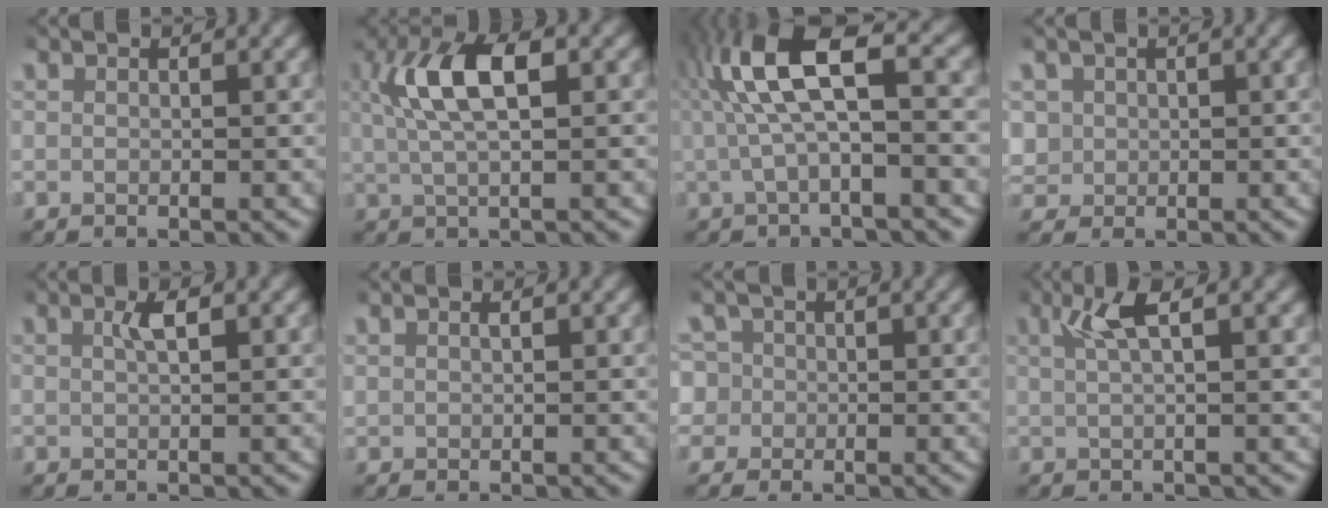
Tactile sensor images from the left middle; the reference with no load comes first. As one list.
[{"total": 5.8, "force": [1.1, 2.1, 5.3], "torque": [-0.109, 0.010, 0.017]}, {"total": 8.8, "force": [1.3, 3.7, 7.9], "torque": [-0.152, 0.018, 0.011]}, {"total": 4.0, "force": [0.5, 3.7, 1.3], "torque": [-0.050, -0.010, 0.016]}, {"total": 1.5, "force": [0.6, 0.2, 1.4], "torque": [-0.028, 0.004, 0.011]}, {"total": 0.5, "force": [0.4, 0.2, 0.3], "torque": [-0.008, 0.004, 0.009]}, {"total": 5.3, "force": [-0.1, 5.1, 1.6], "torque": [-0.048, -0.012, -0.006]}, {"total": 3.4, "force": [1.7, 0.4, 2.9], "torque": [-0.050, 0.015, 0.024]}]